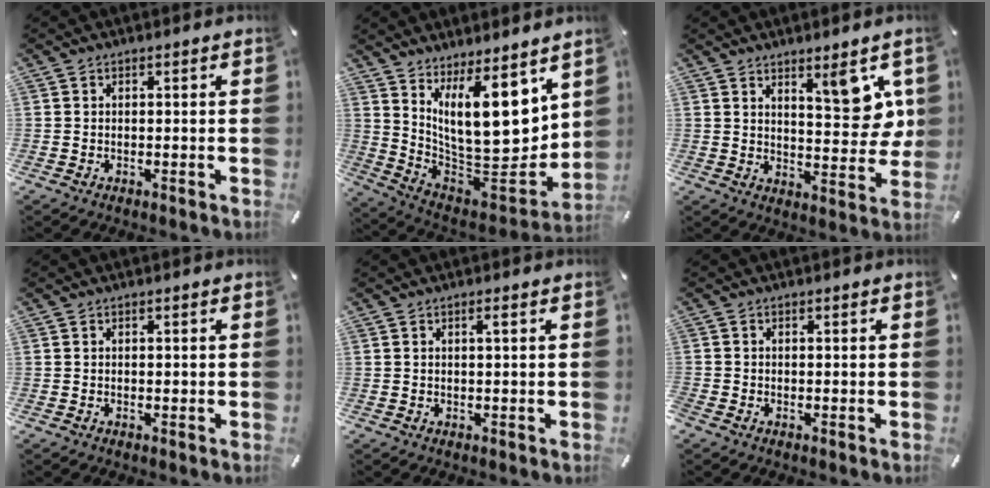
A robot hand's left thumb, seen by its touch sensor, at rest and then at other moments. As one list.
[{"total": 19.5, "force": [7.9, 9.7, 15.0], "torque": [-0.240, -0.078, 0.142]}, {"total": 10.1, "force": [6.2, 4.0, 6.9], "torque": [-0.075, -0.045, 0.101]}, {"total": 0.0}, {"total": 1.2, "force": [0.3, 0.1, 1.2], "torque": [-0.022, 0.002, 0.004]}, {"total": 0.6, "force": [-0.5, 0.3, 0.1], "torque": [-0.001, 0.001, -0.010]}]